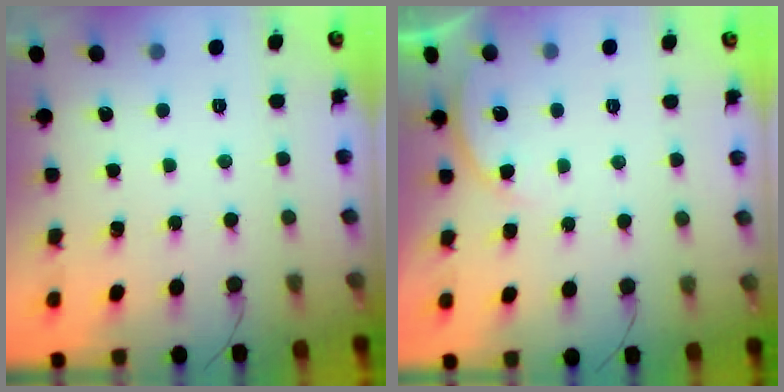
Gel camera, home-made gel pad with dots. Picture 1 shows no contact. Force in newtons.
{"total": 4.2, "press": 4.1, "slide": 0.7}